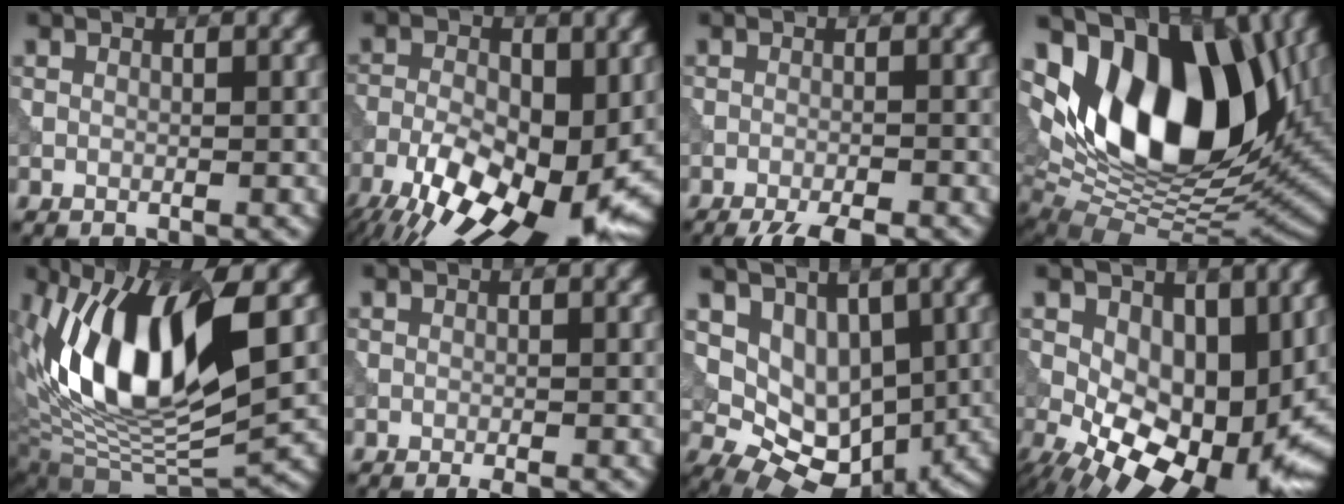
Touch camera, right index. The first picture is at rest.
{"total": 15.3, "force": [-6.7, 7.1, 11.7], "torque": [-0.202, -0.017, -0.101]}
{"total": 3.9, "force": [-3.2, 0.6, 2.0], "torque": [-0.027, -0.003, -0.057]}
{"total": 15.9, "force": [4.4, 9.2, 12.2], "torque": [-0.193, -0.001, 0.071]}
{"total": 12.2, "force": [3.1, 5.1, 10.7], "torque": [-0.202, -0.009, 0.054]}
{"total": 0.7, "force": [-0.5, 0.1, 0.5], "torque": [-0.006, -0.004, -0.008]}
{"total": 7.5, "force": [1.0, 5.2, 5.3], "torque": [-0.077, -0.015, 0.021]}
{"total": 12.3, "force": [-0.9, 7.0, 10.1], "torque": [-0.153, -0.030, -0.002]}